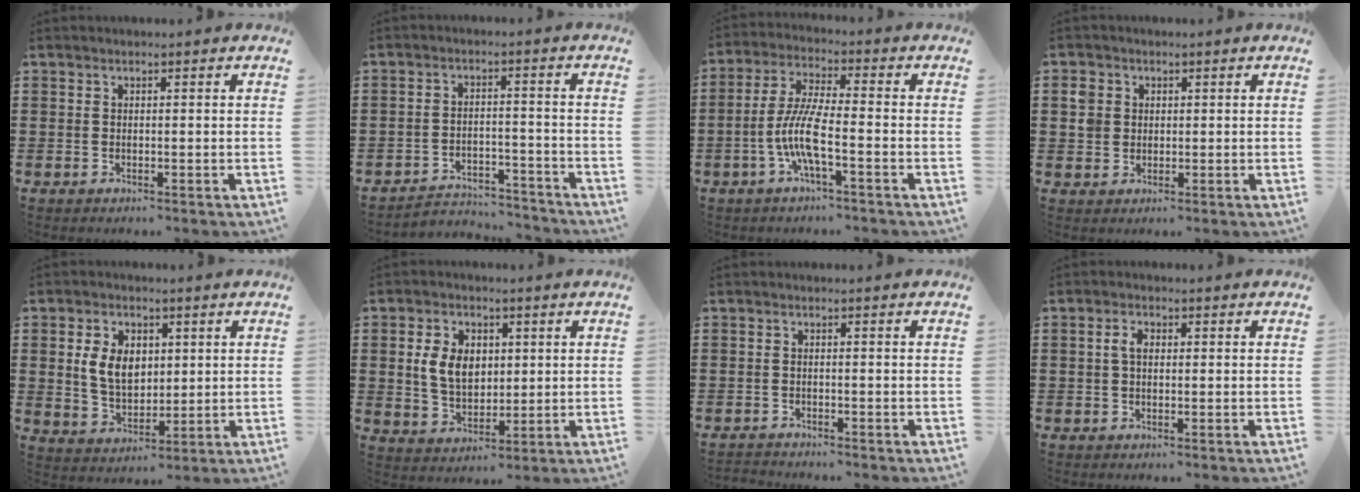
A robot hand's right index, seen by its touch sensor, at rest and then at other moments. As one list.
[{"total": 3.8, "force": [-3.7, 0.6, 0.4], "torque": [-0.010, 0.007, -0.077]}, {"total": 7.8, "force": [-2.9, 1.3, 7.1], "torque": [-0.170, -0.016, -0.064]}, {"total": 3.1, "force": [0.7, 2.9, 0.8], "torque": [-0.029, 0.012, 0.011]}, {"total": 6.9, "force": [1.4, 4.8, 4.7], "torque": [-0.109, 0.008, 0.019]}, {"total": 6.8, "force": [1.2, 4.8, 4.7], "torque": [-0.109, 0.008, 0.015]}, {"total": 1.0, "force": [-1.0, 0.1, -0.1], "torque": [-0.001, 0.004, -0.022]}, {"total": 2.2, "force": [0.3, 1.2, 1.8], "torque": [-0.037, 0.007, 0.003]}]